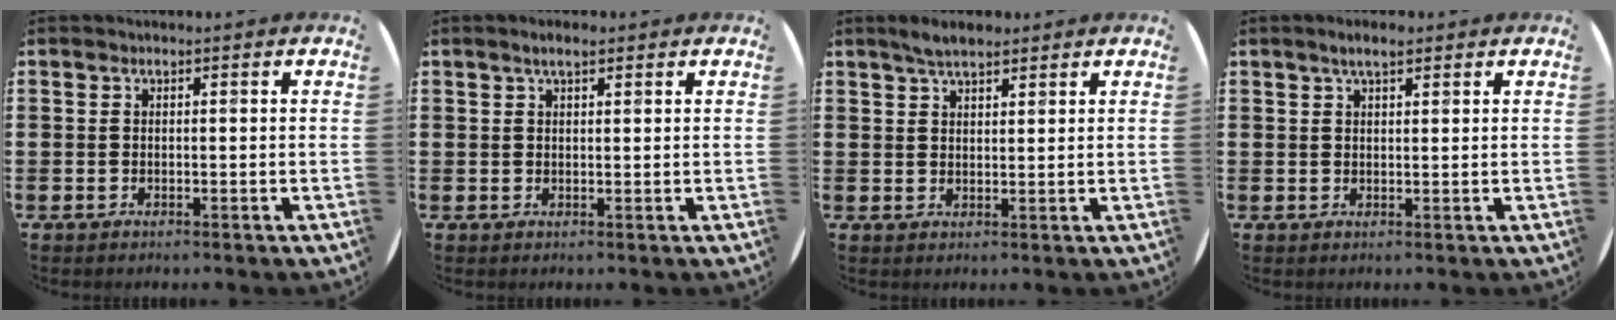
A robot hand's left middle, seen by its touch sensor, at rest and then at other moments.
{"total": 2.1, "force": [1.5, 0.6, 1.3], "torque": [-0.019, 0.004, 0.024]}
{"total": 3.2, "force": [2.8, 0.8, 1.5], "torque": [-0.033, 0.005, 0.050]}
{"total": 2.6, "force": [2.0, 0.8, 1.6], "torque": [-0.032, 0.007, 0.034]}